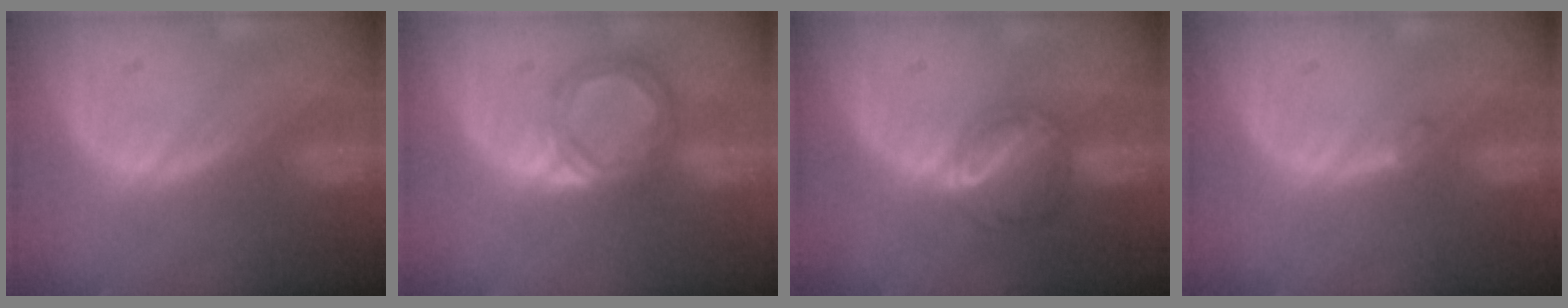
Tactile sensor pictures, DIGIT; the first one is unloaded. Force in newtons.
{"total": 5.6, "press": 5.3, "slide": 2.0}
{"total": 6.3, "press": 5.6, "slide": 3.0}
{"total": 0.9, "press": 0.8, "slide": 0.2}